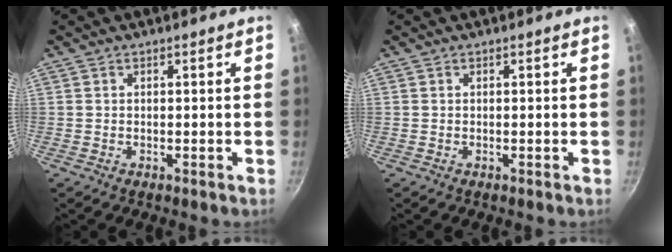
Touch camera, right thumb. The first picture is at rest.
{"total": 0.0}